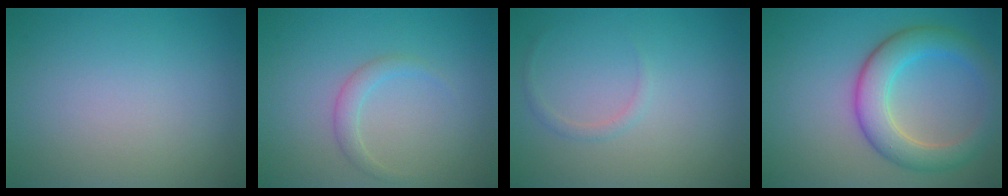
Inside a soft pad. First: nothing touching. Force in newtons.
{"total": 1.5, "press": 1.5, "slide": 0.0}
{"total": 0.8, "press": 0.8, "slide": 0.1}
{"total": 5.6, "press": 5.6, "slide": 0.3}